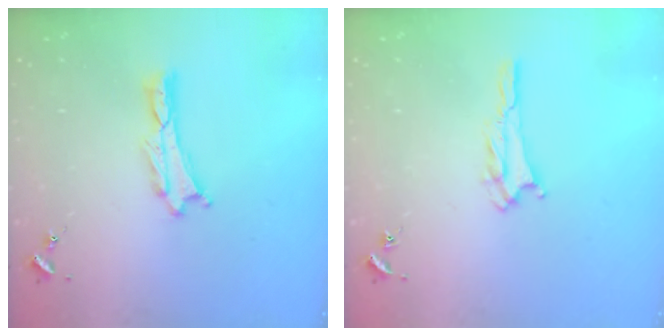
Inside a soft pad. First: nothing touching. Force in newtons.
{"total": 2.3, "press": 2.2, "slide": 0.4}